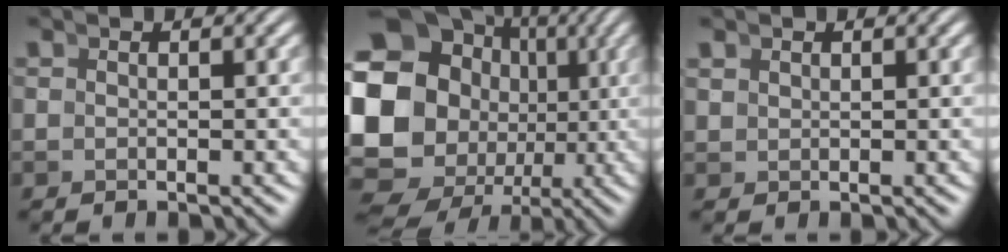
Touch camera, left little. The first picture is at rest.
{"total": 19.0, "force": [-1.2, 15.9, 10.4], "torque": [-0.230, -0.055, -0.011]}
{"total": 1.0, "force": [0.6, 0.8, 0.3], "torque": [-0.006, 0.001, 0.017]}